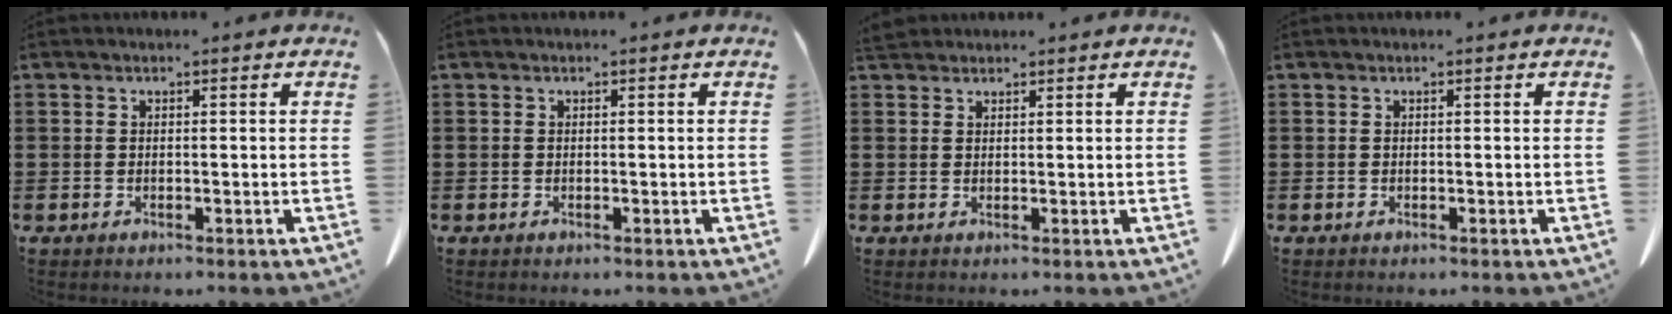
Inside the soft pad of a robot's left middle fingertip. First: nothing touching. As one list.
[{"total": 0.0}, {"total": 2.1, "force": [1.9, 0.7, 0.7], "torque": [-0.020, 0.003, 0.037]}, {"total": 0.0}]